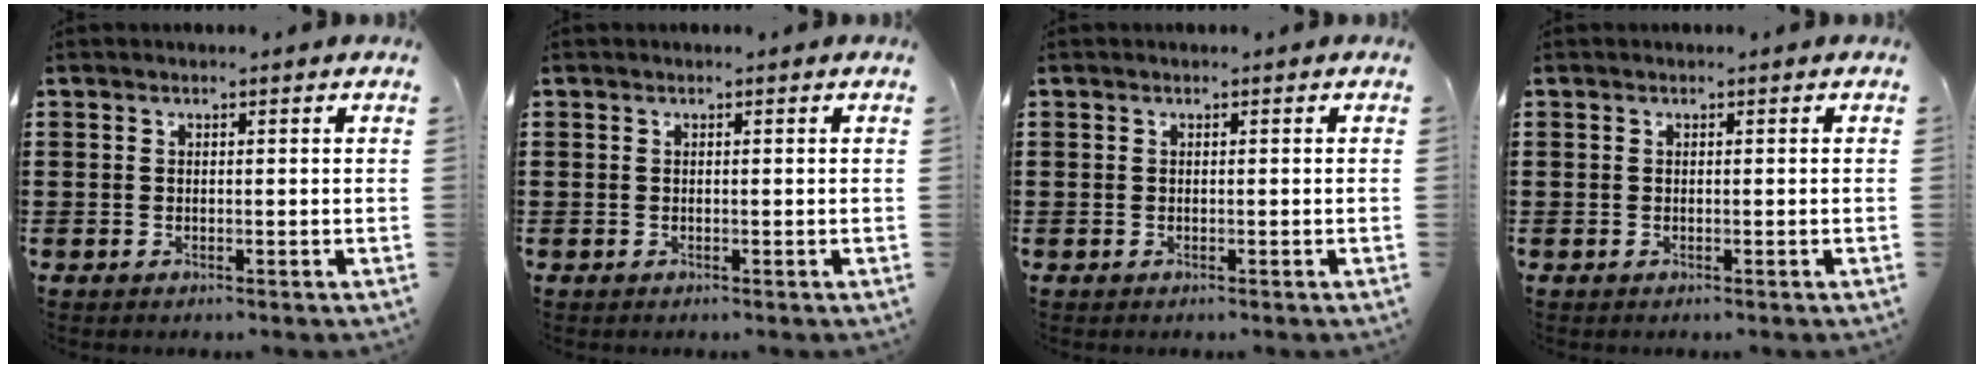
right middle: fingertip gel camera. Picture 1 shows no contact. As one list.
[{"total": 0.0}, {"total": 0.0}, {"total": 0.0}]